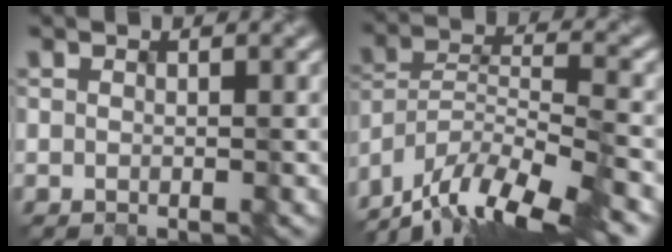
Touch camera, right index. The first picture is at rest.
{"total": 11.3, "force": [-9.5, 2.2, 5.7], "torque": [-0.100, 0.002, -0.163]}